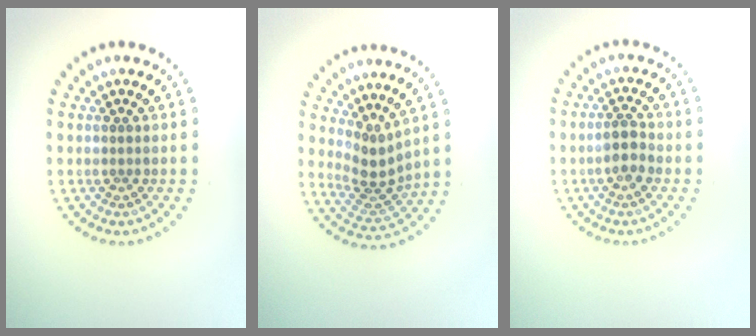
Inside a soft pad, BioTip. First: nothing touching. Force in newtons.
{"total": 3.0, "press": 2.2, "slide": 2.0}
{"total": 2.0, "press": 1.9, "slide": 0.7}